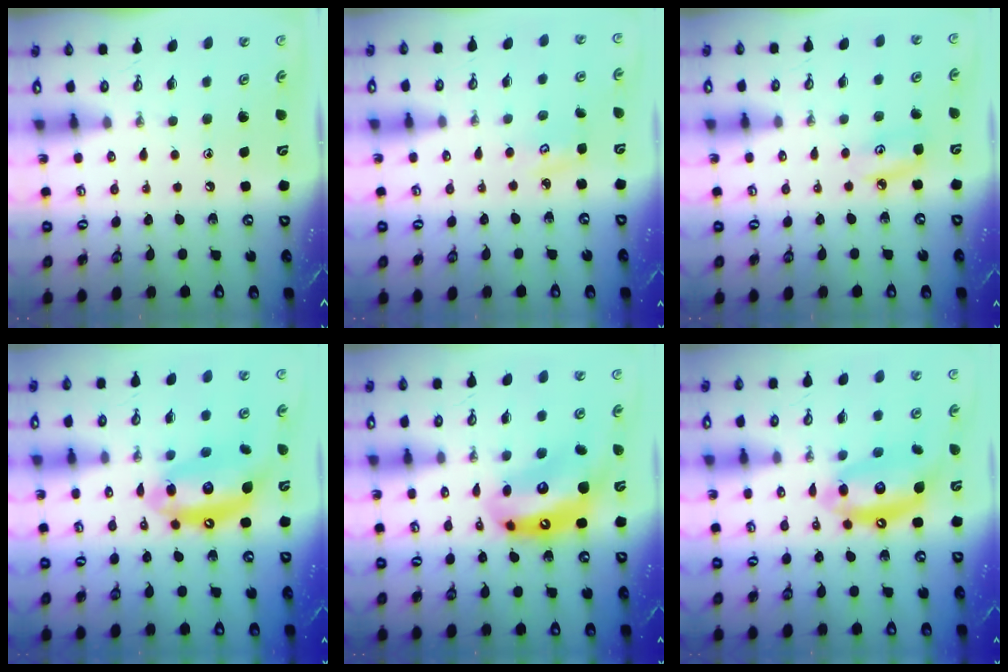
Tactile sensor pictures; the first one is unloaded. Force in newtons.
{"total": 3.0, "press": 3.0, "slide": 0.3}
{"total": 6.5, "press": 6.5, "slide": 0.3}
{"total": 14.1, "press": 14.0, "slide": 1.1}
{"total": 14.1, "press": 14.0, "slide": 1.2}
{"total": 13.5, "press": 13.4, "slide": 1.1}